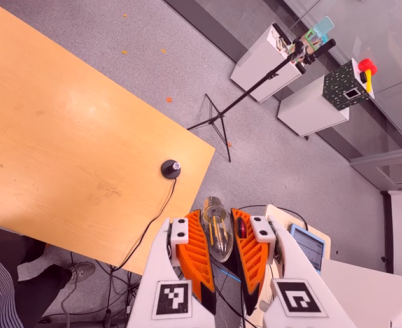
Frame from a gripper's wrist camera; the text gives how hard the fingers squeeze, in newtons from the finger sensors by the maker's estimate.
{"total": 21.5, "left": 26.2, "right": 16.8}